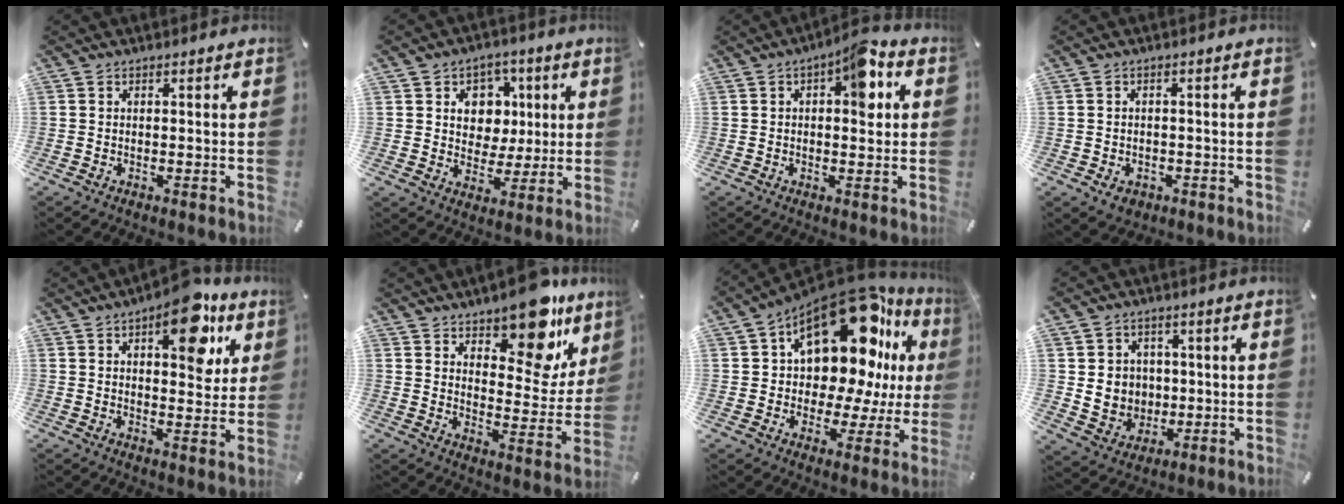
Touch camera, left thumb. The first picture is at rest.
{"total": 8.6, "force": [1.8, 8.1, 2.0], "torque": [-0.025, -0.014, 0.032]}
{"total": 8.8, "force": [2.7, 4.3, 7.2], "torque": [-0.076, -0.014, 0.037]}
{"total": 2.9, "force": [-1.3, 2.3, 1.2], "torque": [-0.027, 0.003, -0.025]}
{"total": 15.1, "force": [7.6, 7.3, 10.9], "torque": [-0.132, -0.037, 0.123]}
{"total": 15.3, "force": [11.7, 6.4, 7.4], "torque": [-0.085, -0.101, 0.198]}
{"total": 21.8, "force": [11.0, 11.0, 15.2], "torque": [-0.240, -0.091, 0.179]}
{"total": 7.5, "force": [0.8, 7.4, 1.1], "torque": [-0.027, -0.004, 0.020]}